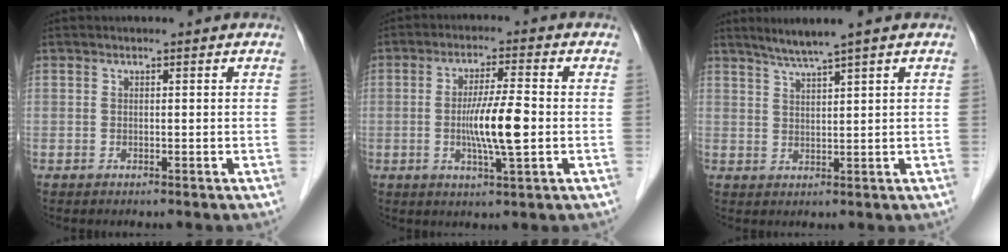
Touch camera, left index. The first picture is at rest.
{"total": 7.5, "force": [-1.0, 0.2, 7.5], "torque": [-0.143, -0.010, -0.020]}
{"total": 4.0, "force": [3.1, -1.2, 2.2], "torque": [-0.047, -0.003, 0.065]}